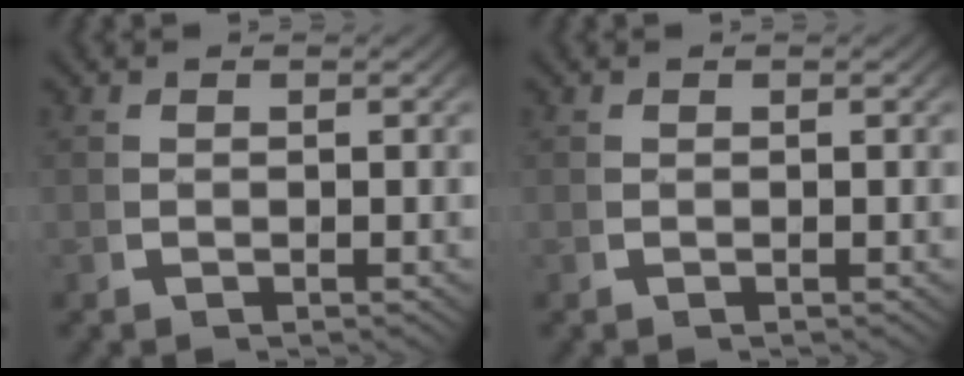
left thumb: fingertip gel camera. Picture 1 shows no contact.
{"total": 0.0}